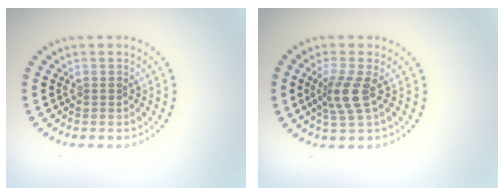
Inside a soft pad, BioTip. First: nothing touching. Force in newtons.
{"total": 2.8, "press": 2.2, "slide": 1.8}